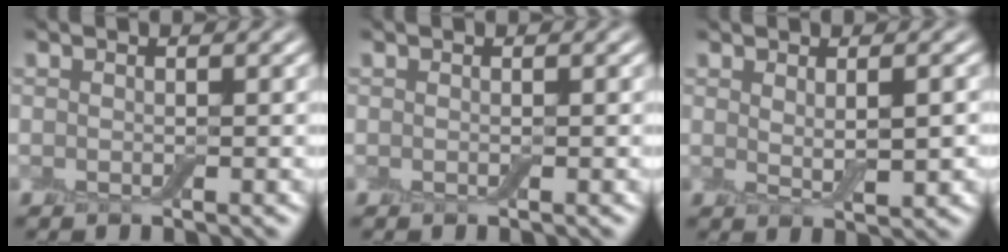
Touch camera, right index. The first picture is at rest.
{"total": 0.0}
{"total": 2.4, "force": [0.6, 0.6, 2.2], "torque": [-0.041, -0.004, 0.013]}